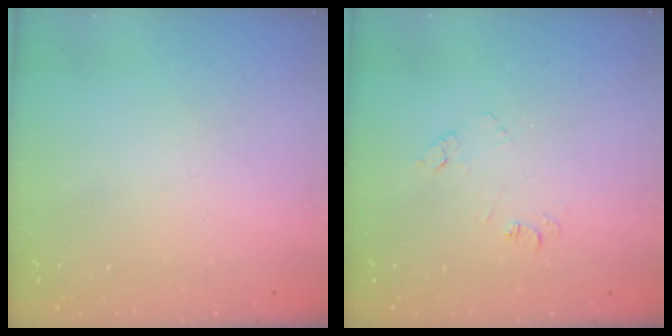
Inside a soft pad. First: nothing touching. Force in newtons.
{"total": 7.9, "press": 7.9, "slide": 0.6}